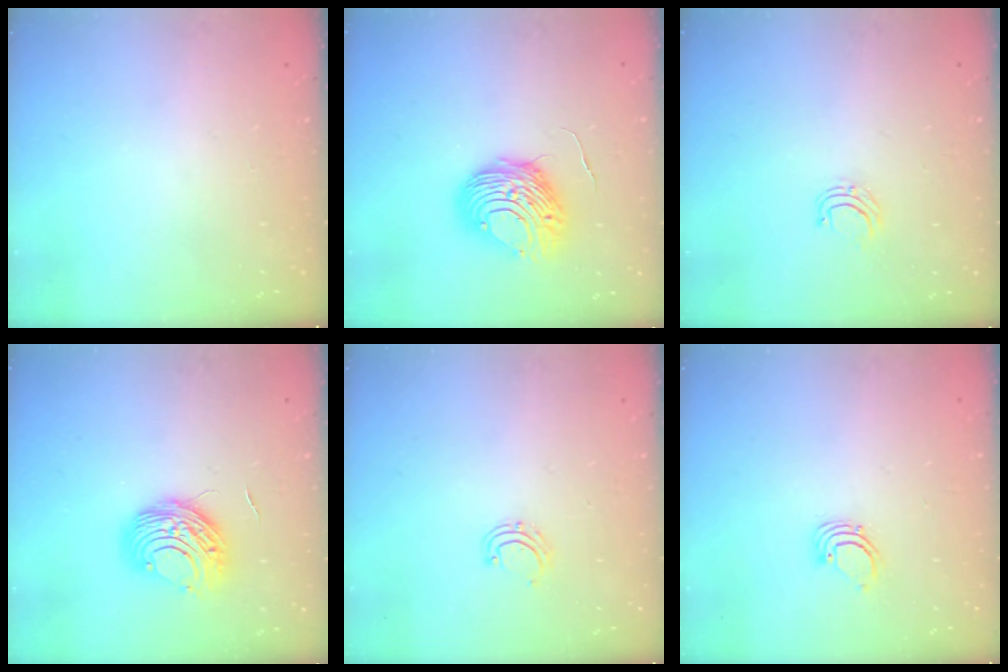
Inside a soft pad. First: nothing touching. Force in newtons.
{"total": 9.7, "press": 9.6, "slide": 1.1}
{"total": 4.1, "press": 4.1, "slide": 0.3}
{"total": 9.1, "press": 9.1, "slide": 0.5}
{"total": 4.6, "press": 4.5, "slide": 0.5}
{"total": 2.2, "press": 2.2, "slide": 0.2}